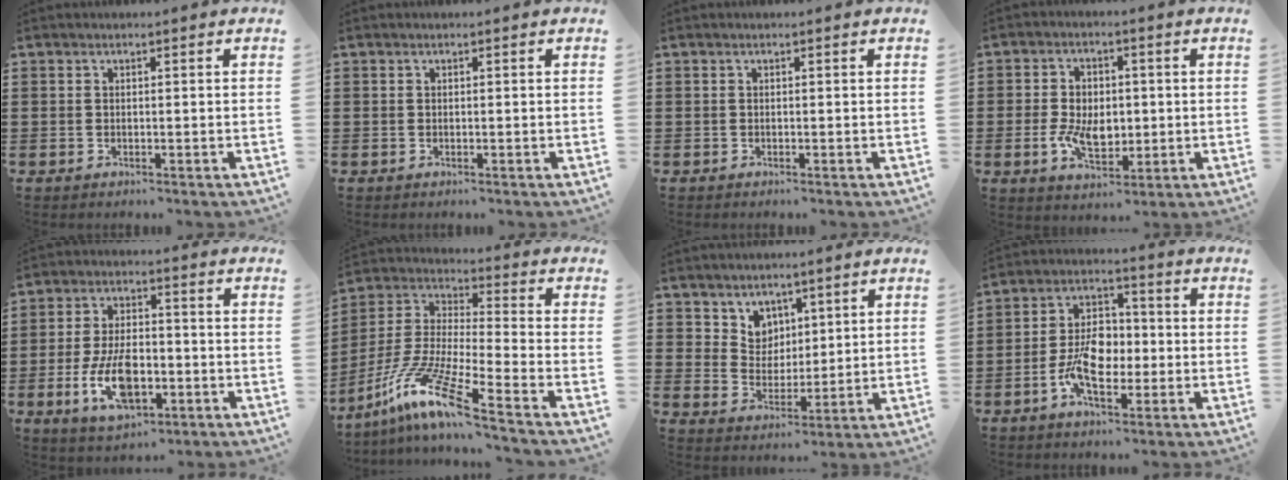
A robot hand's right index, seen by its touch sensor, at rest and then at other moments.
{"total": 0.0}
{"total": 0.0}
{"total": 7.0, "force": [-0.8, 4.5, 5.3], "torque": [-0.109, 0.004, -0.019]}
{"total": 10.3, "force": [-3.1, 5.1, 8.4], "torque": [-0.174, -0.007, -0.058]}
{"total": 12.6, "force": [-9.2, 0.0, 8.5], "torque": [-0.199, -0.017, -0.188]}
{"total": 5.3, "force": [3.6, 3.9, 0.1], "torque": [-0.029, 0.000, 0.069]}
{"total": 8.2, "force": [-2.0, 4.8, 6.3], "torque": [-0.129, 0.005, -0.042]}